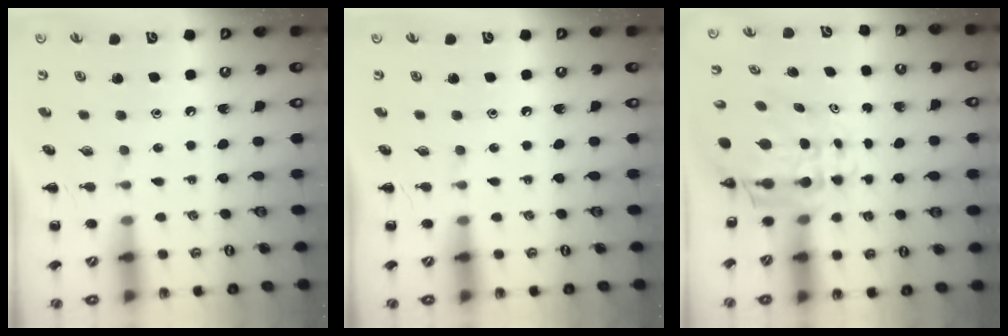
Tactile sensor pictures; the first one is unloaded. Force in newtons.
{"total": 0.0}
{"total": 7.0, "press": 6.6, "slide": 2.3}